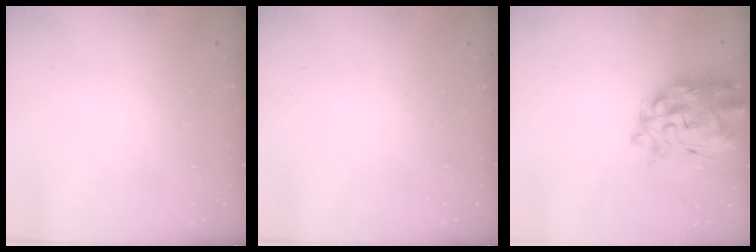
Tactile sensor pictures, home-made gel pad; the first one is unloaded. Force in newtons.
{"total": 0.0}
{"total": 11.1, "press": 10.3, "slide": 4.0}